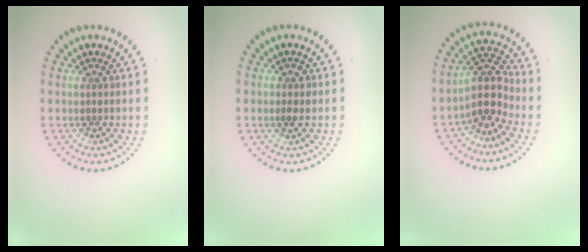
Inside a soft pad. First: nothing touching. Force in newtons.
{"total": 1.2, "press": 1.2, "slide": 0.1}
{"total": 3.8, "press": 3.0, "slide": 2.3}